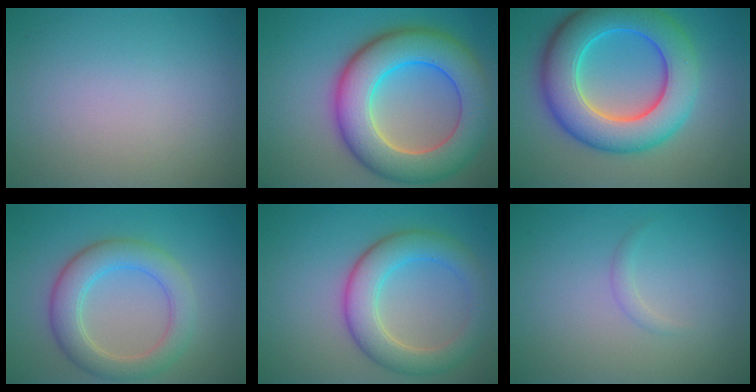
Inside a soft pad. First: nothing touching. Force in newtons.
{"total": 10.9, "press": 10.9, "slide": 0.7}
{"total": 10.4, "press": 10.4, "slide": 0.2}
{"total": 5.0, "press": 5.0, "slide": 0.1}
{"total": 5.7, "press": 5.7, "slide": 0.1}
{"total": 0.8, "press": 0.8, "slide": 0.1}